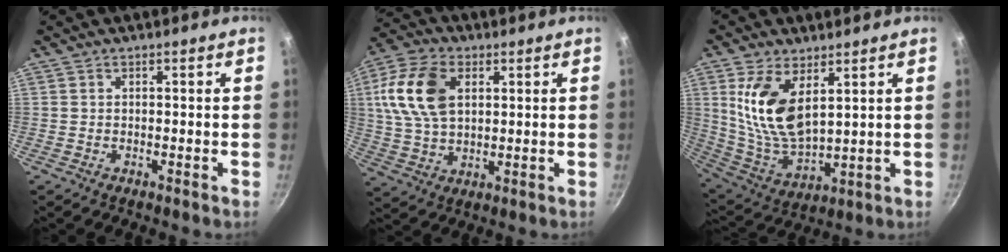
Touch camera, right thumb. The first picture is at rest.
{"total": 14.2, "force": [3.6, 9.0, 10.4], "torque": [-0.192, 0.004, 0.064]}
{"total": 14.1, "force": [4.9, 7.1, 11.2], "torque": [-0.211, -0.042, 0.107]}